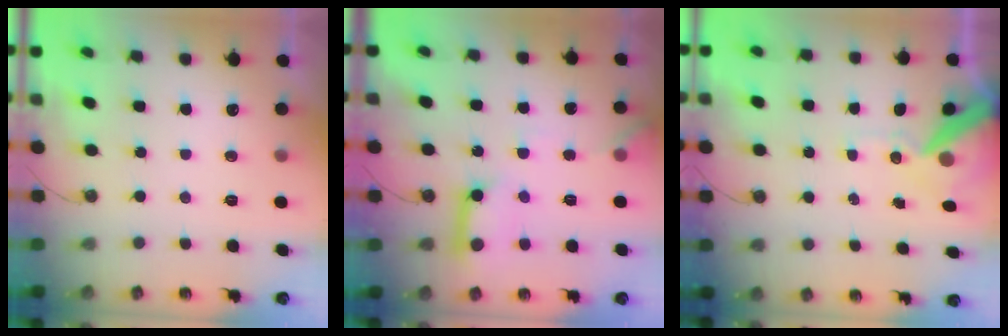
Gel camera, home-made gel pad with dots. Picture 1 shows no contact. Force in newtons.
{"total": 11.8, "press": 11.8, "slide": 1.3}
{"total": 12.8, "press": 12.6, "slide": 1.7}